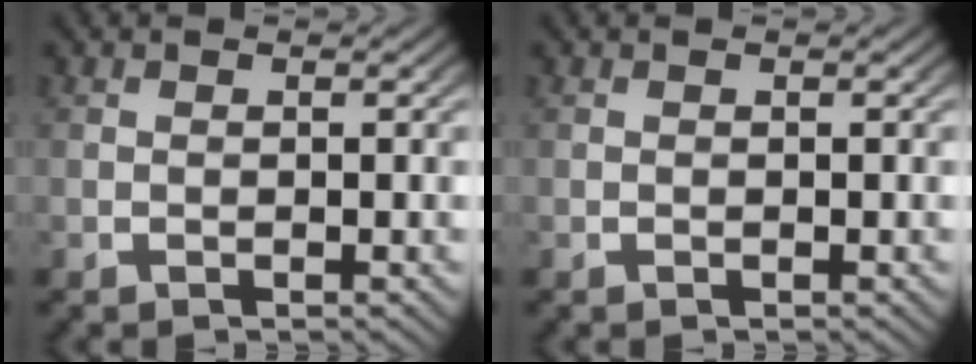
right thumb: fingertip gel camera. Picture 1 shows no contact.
{"total": 0.0}